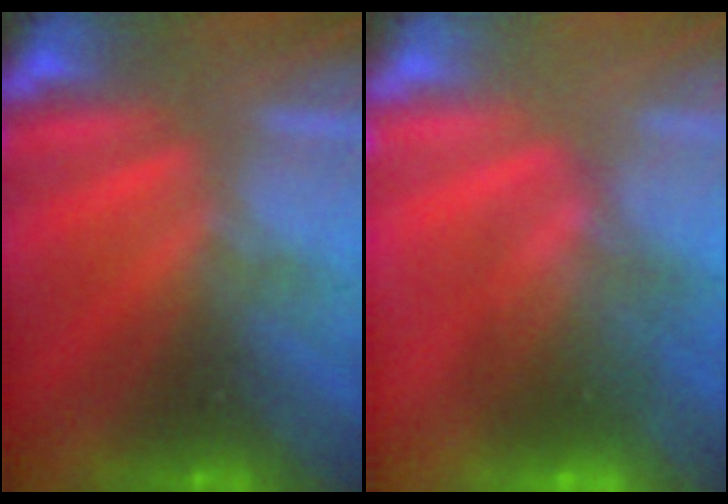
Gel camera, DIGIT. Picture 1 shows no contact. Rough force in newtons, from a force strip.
{"total": 5.8}